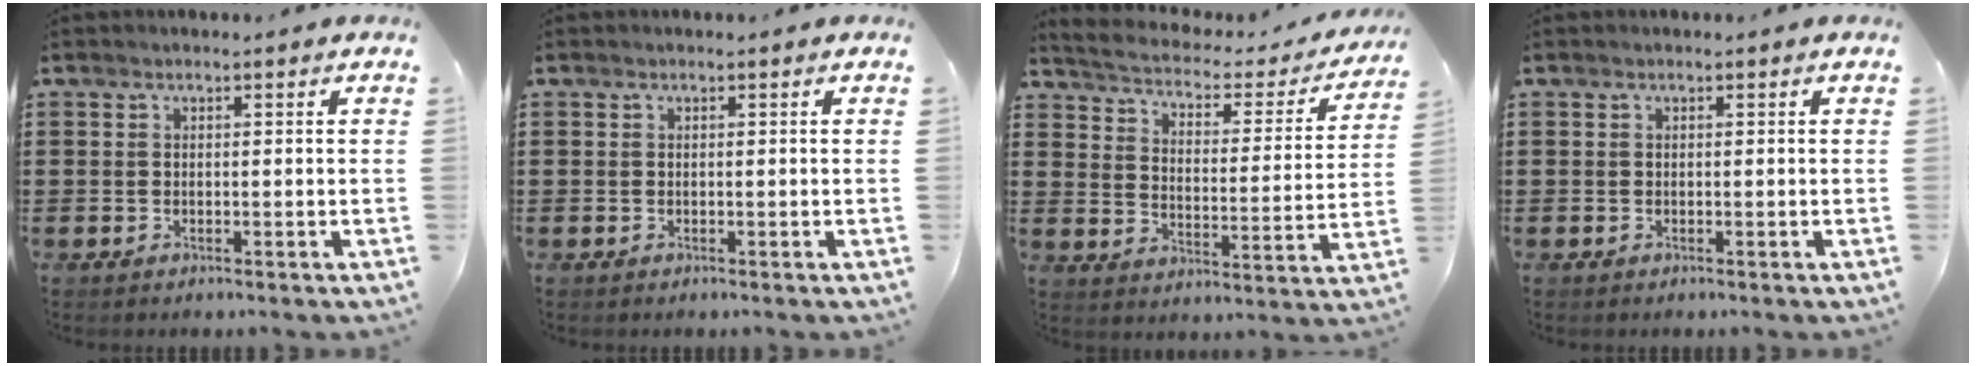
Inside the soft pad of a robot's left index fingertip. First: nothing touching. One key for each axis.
{"total": 0.0}
{"total": 2.5, "fx": 2.2, "fy": 0.6, "fz": 1.0, "tx": -0.037, "ty": -0.024, "tz": 0.027}
{"total": 0.0}